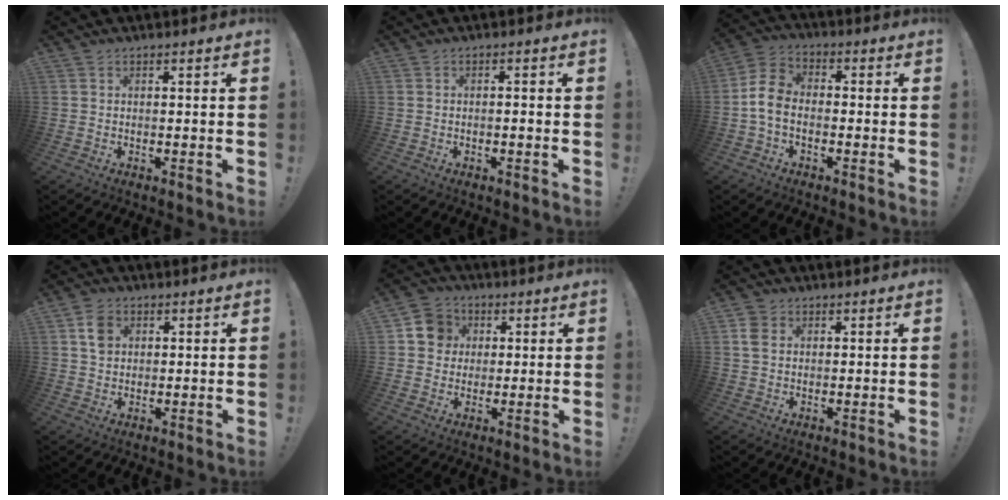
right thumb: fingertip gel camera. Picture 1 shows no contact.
{"total": 1.2, "force": [-0.7, -0.1, 0.9], "torque": [-0.014, 0.000, -0.012]}
{"total": 8.5, "force": [-2.0, 6.0, 5.8], "torque": [-0.111, 0.020, -0.031]}
{"total": 5.6, "force": [1.7, 4.3, 3.1], "torque": [-0.043, 0.004, 0.034]}
{"total": 9.1, "force": [2.0, 8.5, 2.6], "torque": [-0.031, 0.002, 0.044]}
{"total": 4.4, "force": [1.2, 3.4, 2.5], "torque": [-0.050, 0.004, 0.025]}